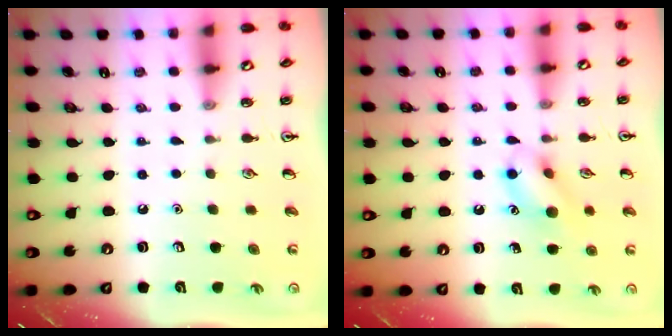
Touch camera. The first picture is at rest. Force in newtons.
{"total": 10.7, "press": 10.7, "slide": 1.0}